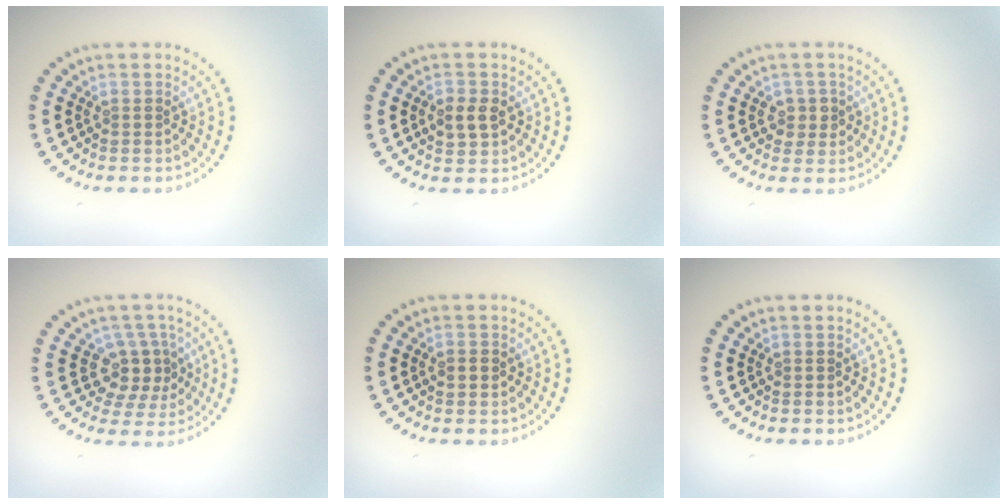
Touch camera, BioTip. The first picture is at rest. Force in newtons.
{"total": 2.5, "press": 2.5, "slide": 0.4}
{"total": 1.8, "press": 1.8, "slide": 0.4}
{"total": 3.3, "press": 2.7, "slide": 1.8}
{"total": 1.5, "press": 1.5, "slide": 0.0}
{"total": 0.0}